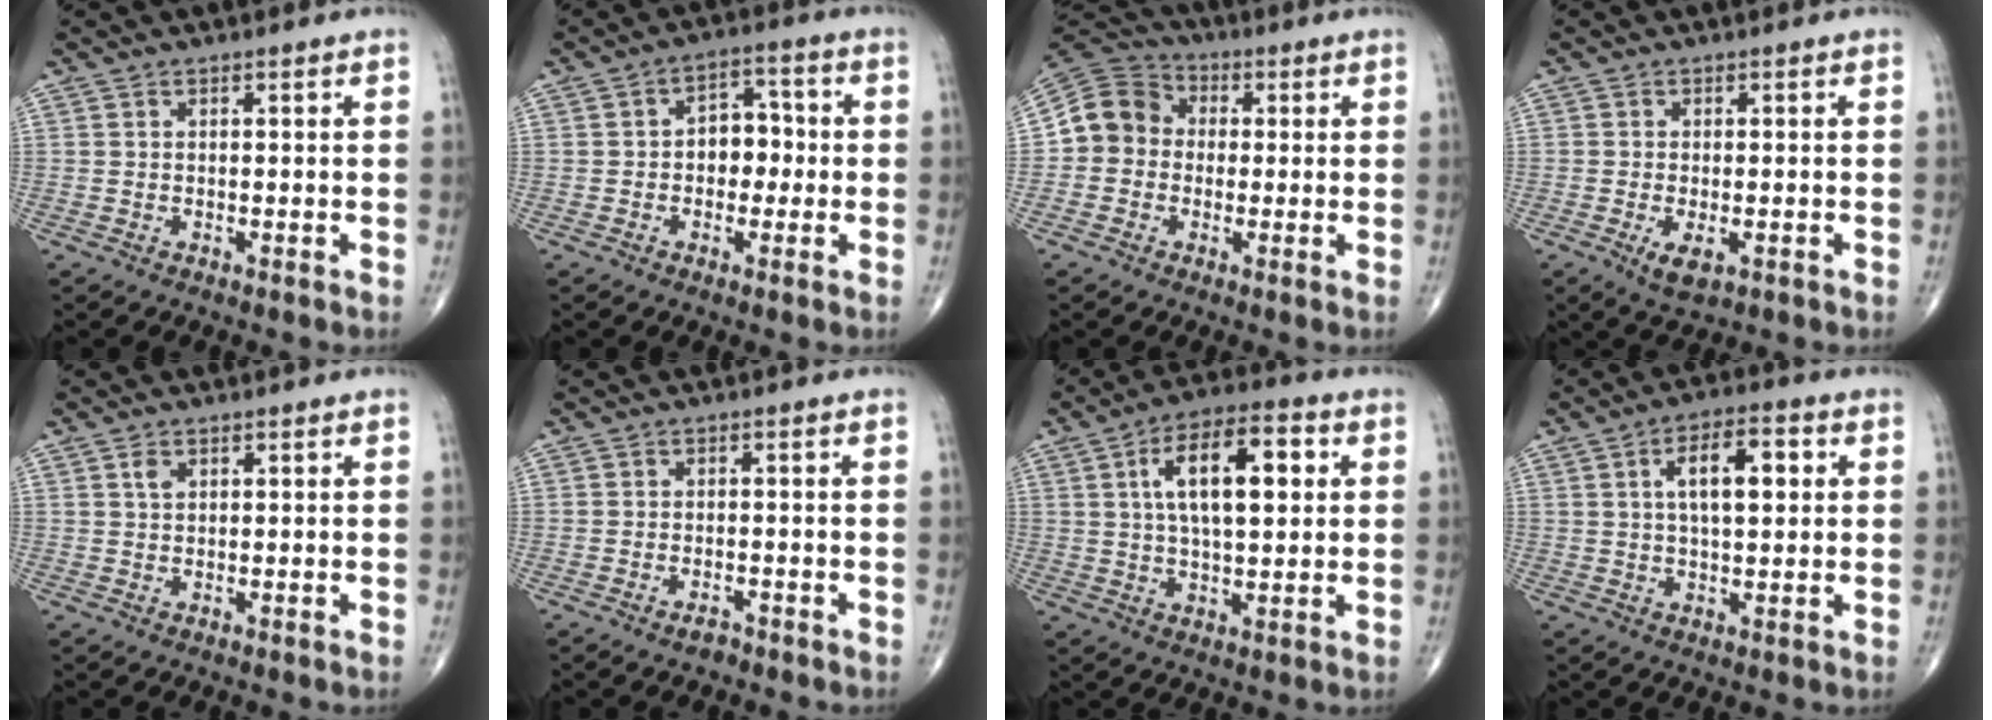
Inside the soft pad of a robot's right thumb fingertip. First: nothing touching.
{"total": 6.6, "force": [-0.4, 4.7, 4.6], "torque": [-0.037, 0.021, -0.016]}
{"total": 9.3, "force": [-0.3, 8.4, 3.9], "torque": [-0.052, 0.030, -0.021]}
{"total": 3.8, "force": [-1.3, 1.8, 3.1], "torque": [-0.054, -0.007, -0.017]}
{"total": 1.7, "force": [0.8, 1.1, 1.1], "torque": [-0.018, -0.001, 0.016]}
{"total": 1.5, "force": [-1.1, 0.7, 0.7], "torque": [-0.013, 0.004, -0.018]}
{"total": 14.4, "force": [3.5, 6.3, 12.5], "torque": [-0.194, 0.010, 0.053]}
{"total": 9.6, "force": [2.3, 4.2, 8.3], "torque": [-0.120, 0.010, 0.032]}